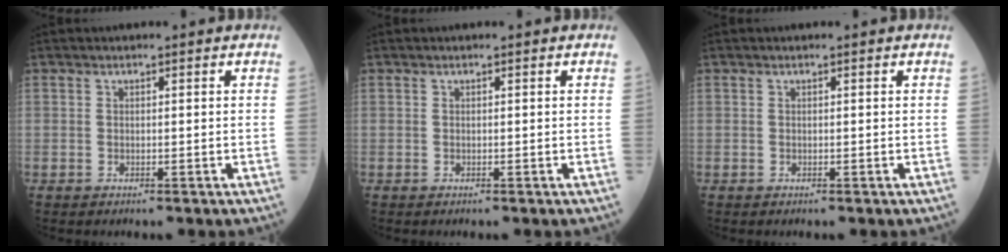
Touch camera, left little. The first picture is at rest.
{"total": 0.0}
{"total": 0.0}